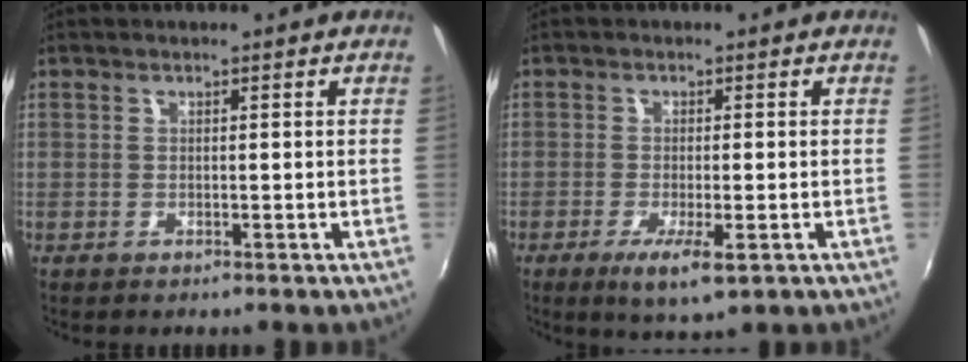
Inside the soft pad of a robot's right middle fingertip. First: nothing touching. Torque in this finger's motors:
{"motor_torque": [0.55, -1.45, -0.07, 0.02]}